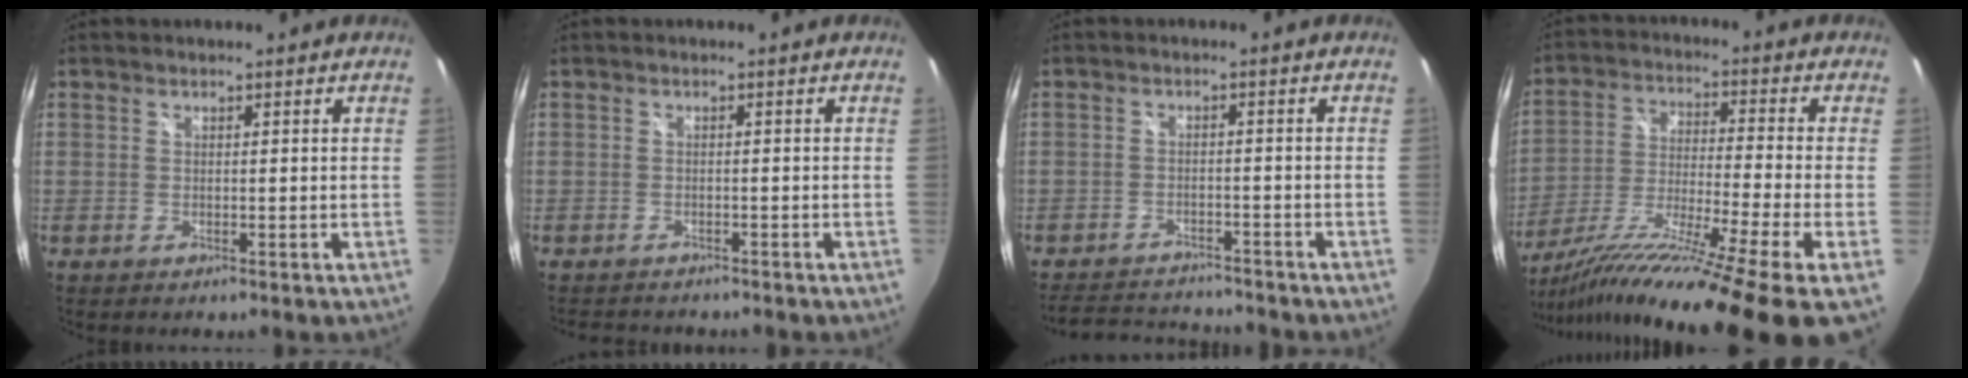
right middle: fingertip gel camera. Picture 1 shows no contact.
{"total": 3.6, "force": [-3.3, 1.1, 0.9], "torque": [-0.021, -0.006, -0.050]}
{"total": 9.6, "force": [-9.0, 2.3, 2.5], "torque": [-0.068, 0.011, -0.134]}
{"total": 22.9, "force": [-16.4, -1.3, 15.9], "torque": [-0.261, -0.077, -0.274]}